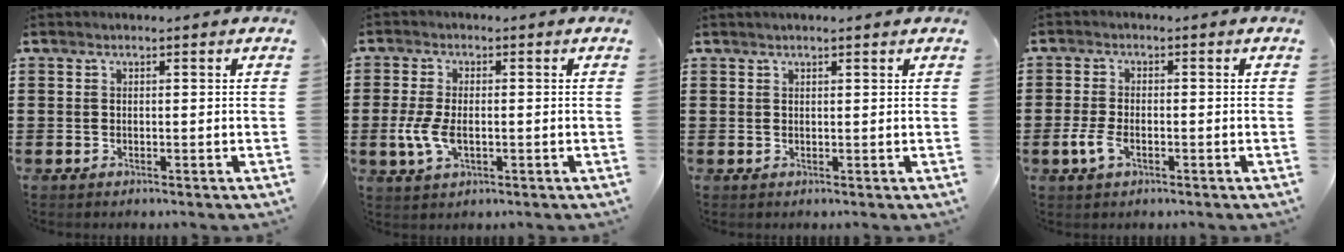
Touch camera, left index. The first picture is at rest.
{"total": 4.9, "force": [-1.0, 2.6, 4.1], "torque": [-0.093, -0.002, -0.020]}
{"total": 0.8, "force": [0.6, 0.1, 0.5], "torque": [-0.010, 0.001, 0.012]}
{"total": 3.7, "force": [-1.5, 1.8, 2.8], "torque": [-0.070, -0.005, -0.032]}